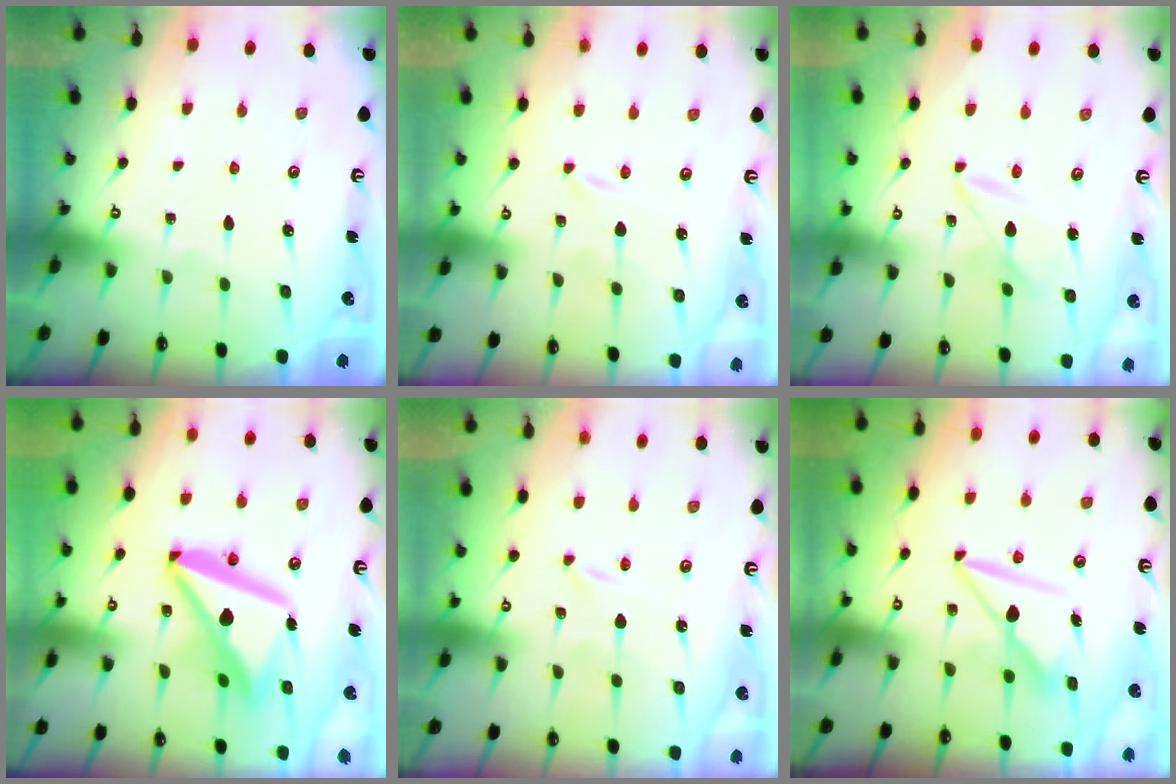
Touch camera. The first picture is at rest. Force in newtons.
{"total": 0.0}
{"total": 5.3, "press": 5.3, "slide": 0.5}
{"total": 15.3, "press": 15.1, "slide": 1.8}
{"total": 0.0}
{"total": 7.9, "press": 7.9, "slide": 0.3}